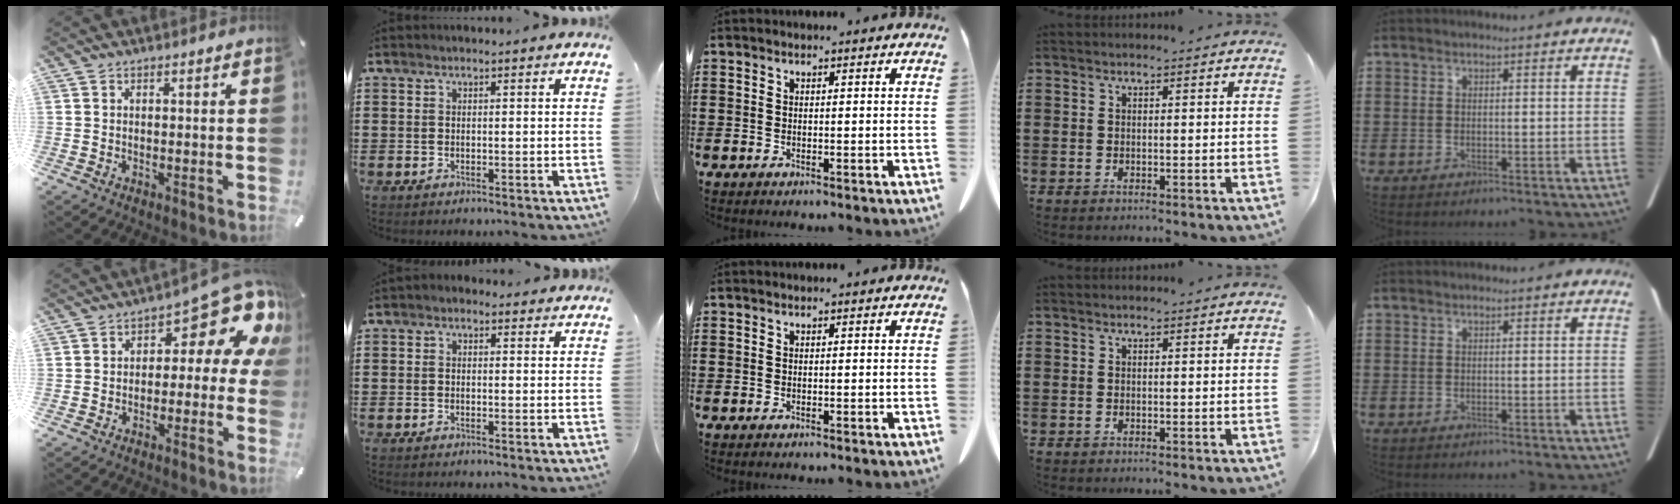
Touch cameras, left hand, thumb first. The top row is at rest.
{"thumb": {"total": 13.3, "force": [6.1, 5.9, 10.2], "torque": [-0.134, -0.049, 0.099]}, "index": {"total": 0.8, "force": [0.1, 0.7, 0.4], "torque": [-0.010, 0.006, 0.000]}}